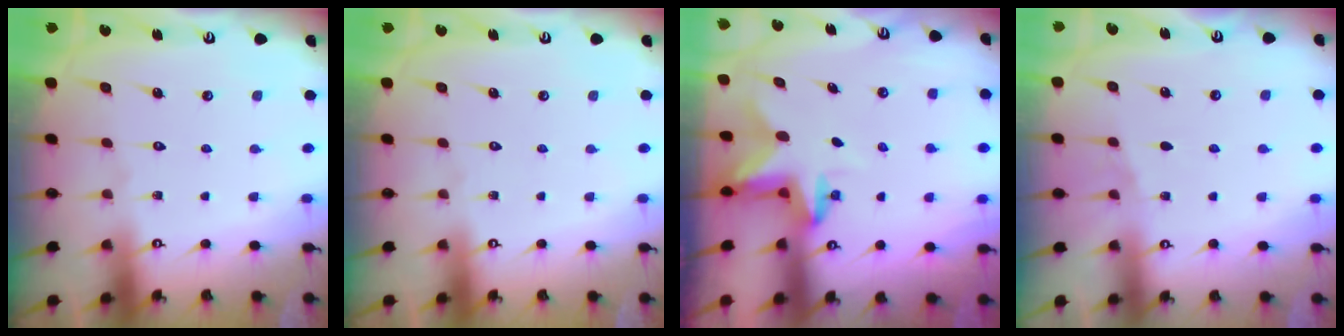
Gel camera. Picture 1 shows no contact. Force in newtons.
{"total": 0.0}
{"total": 2.7, "press": 2.7, "slide": 0.5}
{"total": 1.8, "press": 1.3, "slide": 1.2}